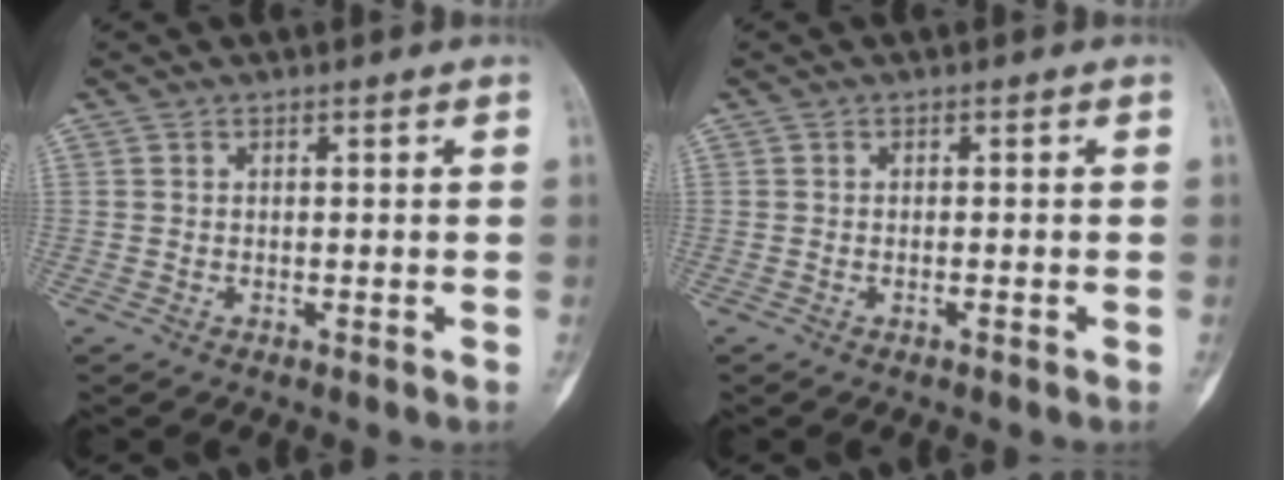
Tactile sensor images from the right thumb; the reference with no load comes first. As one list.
[{"total": 0.7, "force": [-0.3, 0.2, 0.6], "torque": [-0.014, 0.005, -0.003]}]